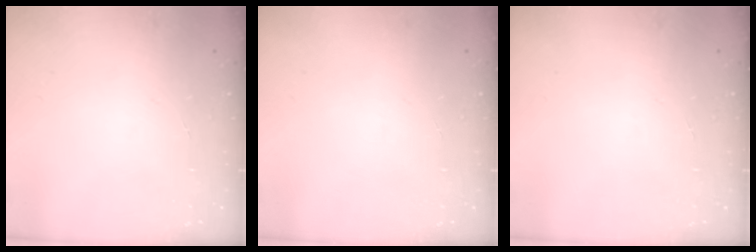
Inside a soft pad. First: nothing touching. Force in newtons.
{"total": 0.0}
{"total": 0.0}